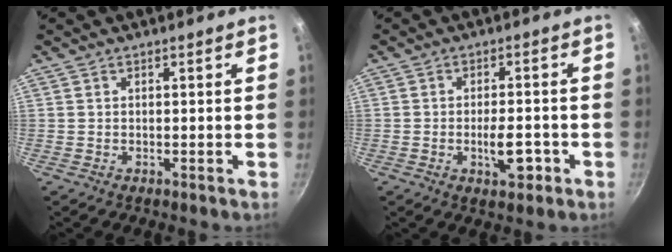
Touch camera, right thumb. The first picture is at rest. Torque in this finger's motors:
{"motor_torque": [1.50, 0.28, 0.61, -1.20, 0.26]}